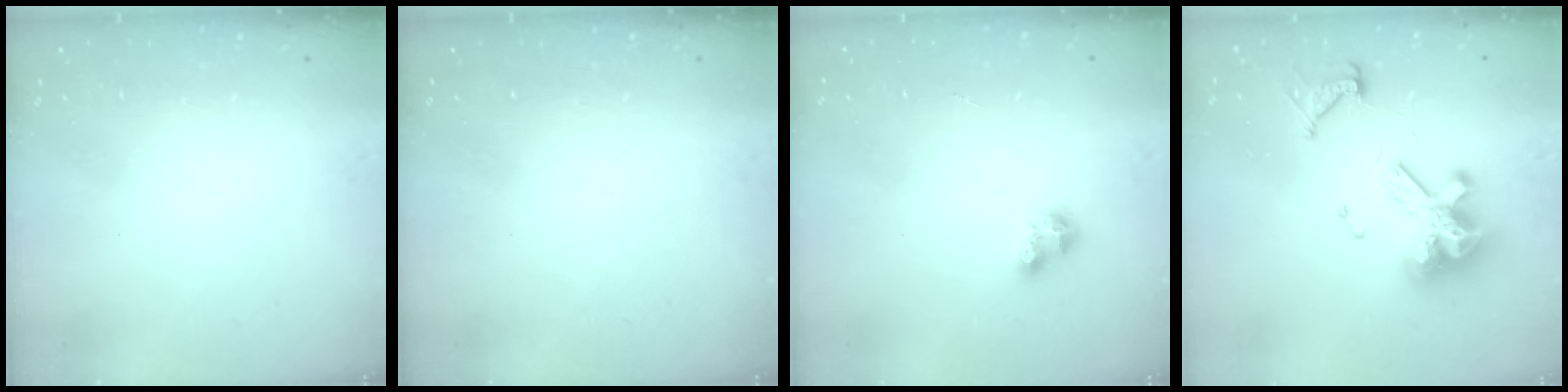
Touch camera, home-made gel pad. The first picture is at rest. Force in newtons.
{"total": 0.0}
{"total": 4.0, "press": 3.9, "slide": 0.5}
{"total": 13.1, "press": 13.0, "slide": 1.6}